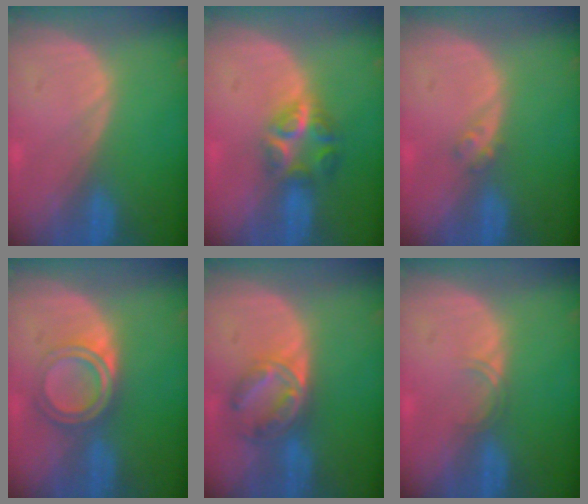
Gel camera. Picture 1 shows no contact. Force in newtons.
{"total": 6.1, "press": 5.5, "slide": 2.6}
{"total": 1.6, "press": 1.4, "slide": 0.8}
{"total": 5.3, "press": 5.0, "slide": 1.8}
{"total": 6.8, "press": 6.0, "slide": 3.4}
{"total": 1.4, "press": 1.4, "slide": 0.2}